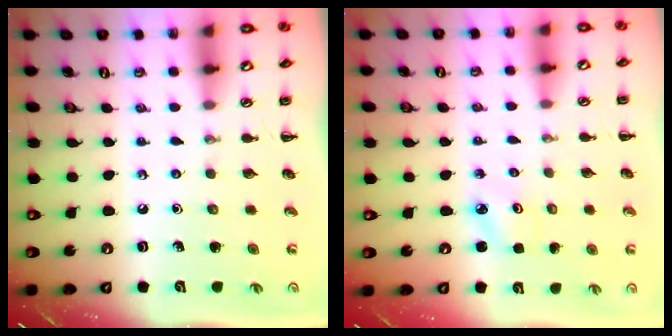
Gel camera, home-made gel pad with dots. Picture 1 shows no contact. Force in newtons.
{"total": 2.5, "press": 2.4, "slide": 0.5}